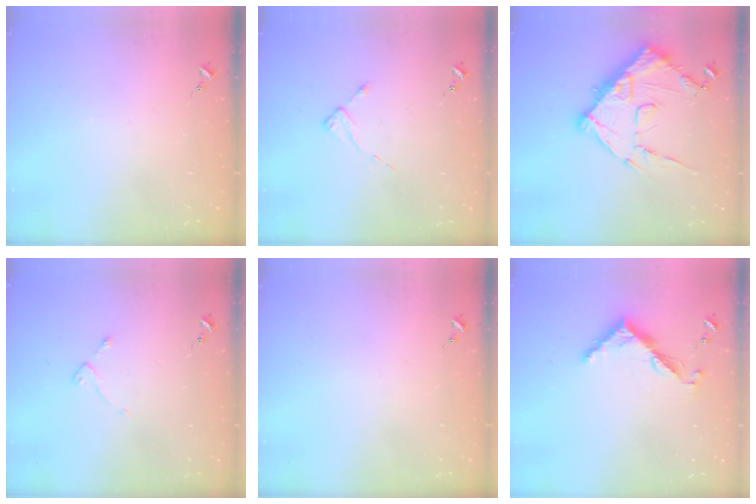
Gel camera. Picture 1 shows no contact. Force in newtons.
{"total": 2.6, "press": 2.6, "slide": 0.4}
{"total": 15.0, "press": 14.9, "slide": 1.5}
{"total": 2.7, "press": 2.6, "slide": 0.5}
{"total": 0.0}
{"total": 7.4, "press": 7.4, "slide": 0.7}